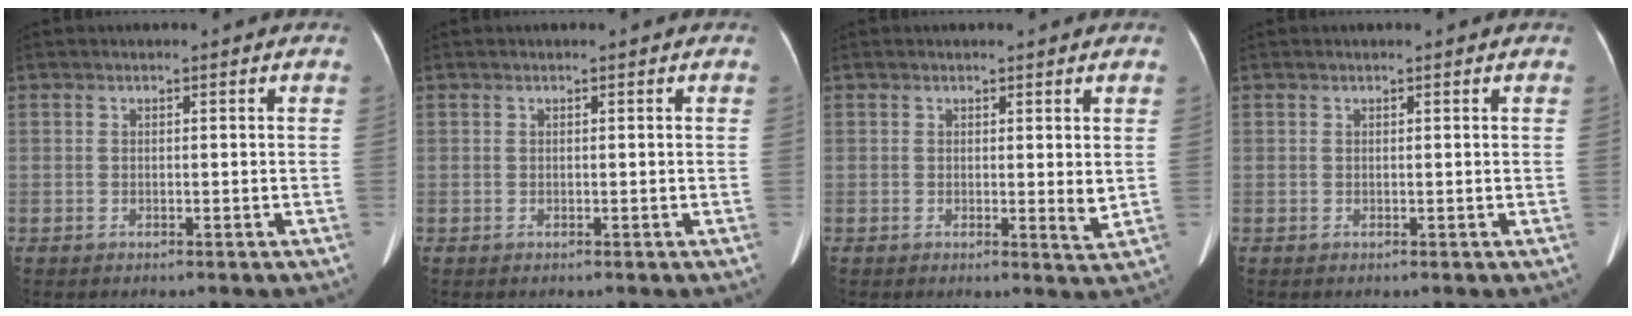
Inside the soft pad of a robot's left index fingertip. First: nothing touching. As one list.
[{"total": 0.0}, {"total": 2.0, "force": [0.5, 0.4, 1.9], "torque": [-0.024, -0.007, 0.006]}, {"total": 0.0}]